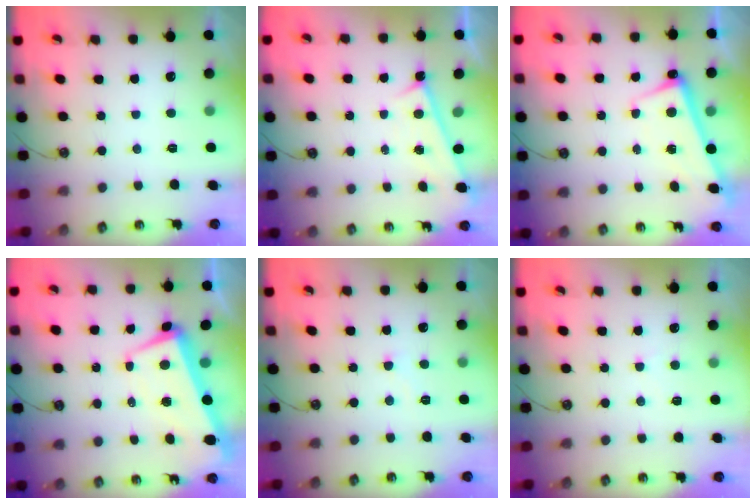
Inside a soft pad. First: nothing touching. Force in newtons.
{"total": 1.4, "press": 1.1, "slide": 0.7}
{"total": 2.8, "press": 2.6, "slide": 0.9}
{"total": 3.4, "press": 2.7, "slide": 2.1}
{"total": 5.0, "press": 5.0, "slide": 0.4}
{"total": 3.3, "press": 3.3, "slide": 0.4}